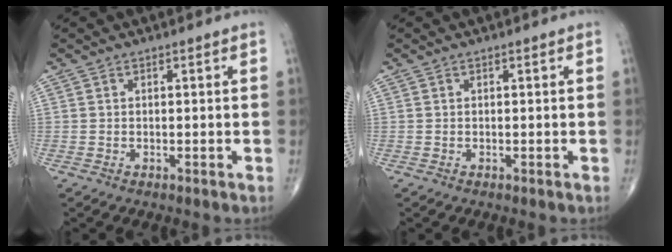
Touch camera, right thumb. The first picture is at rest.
{"total": 0.0}